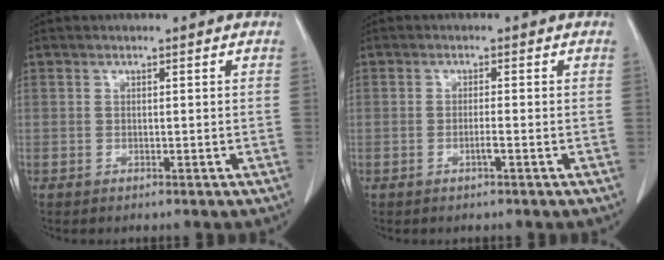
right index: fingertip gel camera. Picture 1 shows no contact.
{"total": 1.4, "force": [-0.6, -0.1, 1.3], "torque": [-0.026, -0.001, -0.011]}